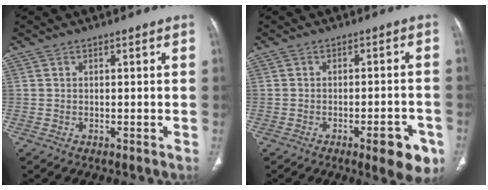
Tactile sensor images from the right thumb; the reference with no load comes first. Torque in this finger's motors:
{"motor_torque": [1.24, 1.38, -0.25, -0.06, 0.16]}